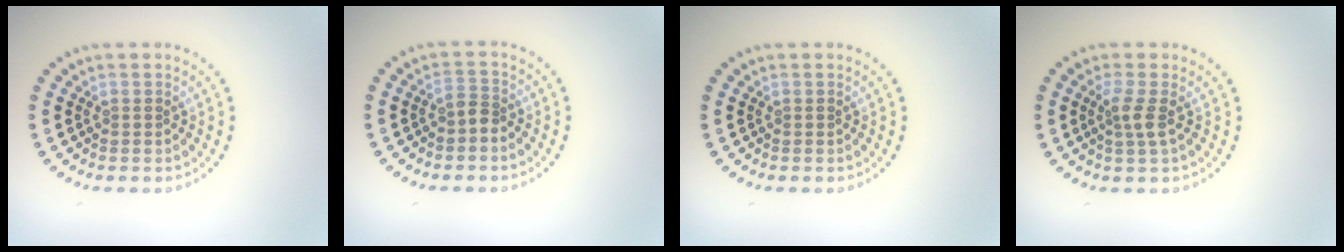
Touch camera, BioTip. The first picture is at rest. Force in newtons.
{"total": 1.5, "press": 1.1, "slide": 1.0}
{"total": 0.0}
{"total": 1.9, "press": 1.5, "slide": 1.1}